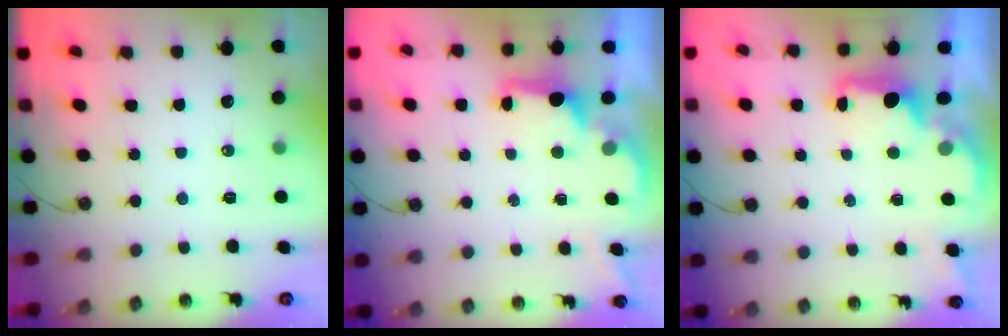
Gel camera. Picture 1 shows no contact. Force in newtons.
{"total": 2.1, "press": 1.9, "slide": 0.8}
{"total": 2.1, "press": 2.0, "slide": 0.8}